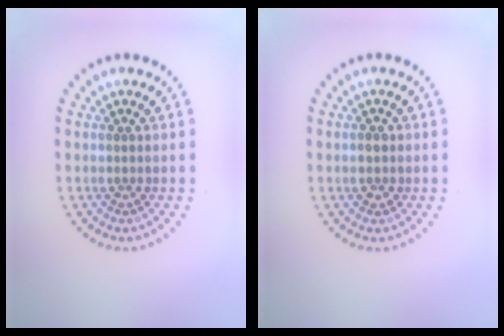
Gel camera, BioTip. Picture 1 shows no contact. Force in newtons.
{"total": 1.6, "press": 1.6, "slide": 0.1}